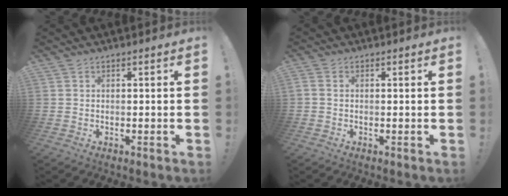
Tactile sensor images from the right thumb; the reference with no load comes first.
{"total": 1.0, "force": [0.0, 0.7, 0.7], "torque": [-0.012, 0.002, 0.000]}